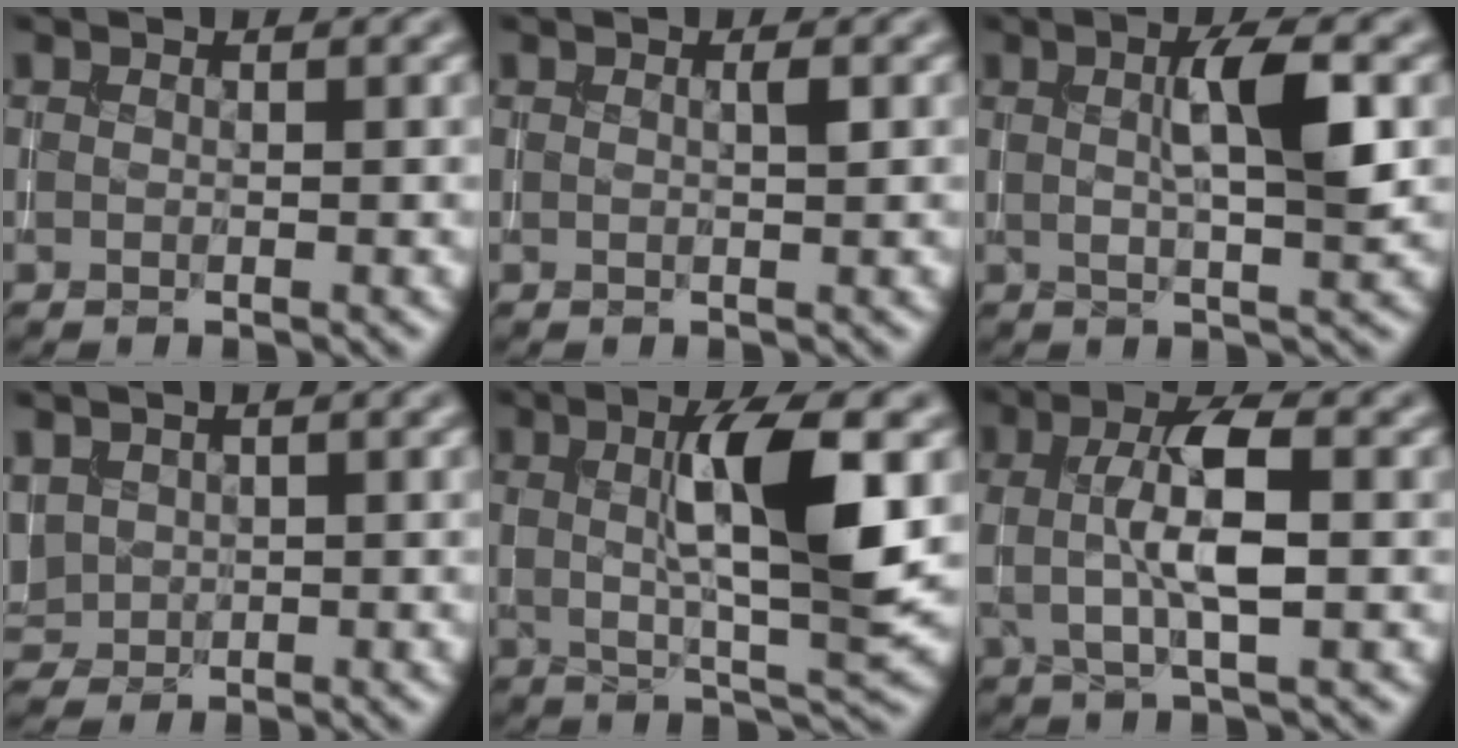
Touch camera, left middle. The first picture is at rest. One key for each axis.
{"total": 0.7, "fx": 0.2, "fy": -0.1, "fz": 0.7, "tx": -0.011, "ty": 0.001, "tz": 0.002}
{"total": 5.1, "fx": 1.0, "fy": 1.0, "fz": 4.9, "tx": -0.078, "ty": 0.006, "tz": 0.015}
{"total": 2.6, "fx": 0.6, "fy": 2.1, "fz": 1.4, "tx": -0.034, "ty": 0.002, "tz": 0.017}
{"total": 8.5, "fx": 1.5, "fy": 1.8, "fz": 8.2, "tx": -0.120, "ty": 0.000, "tz": 0.028}
{"total": 5.7, "fx": 0.4, "fy": 1.4, "fz": 5.5, "tx": -0.095, "ty": 0.007, "tz": 0.002}